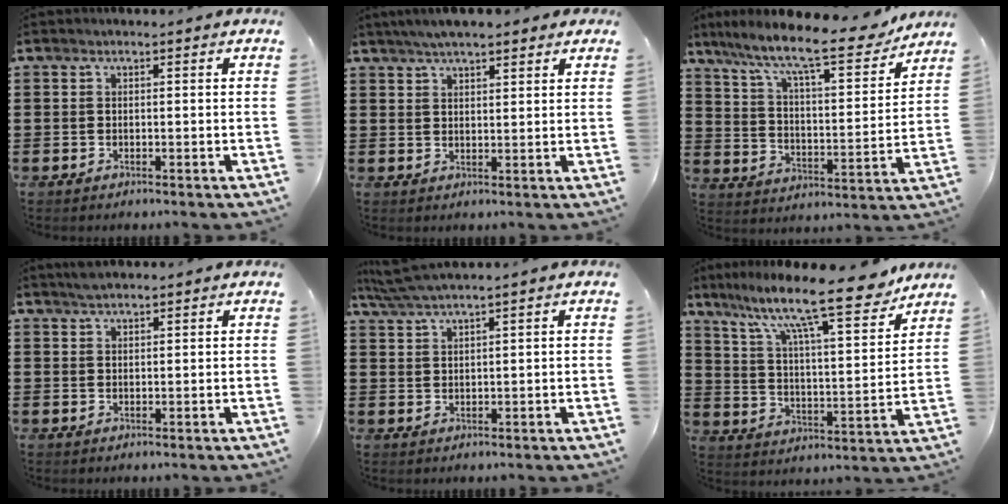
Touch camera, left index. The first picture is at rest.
{"total": 4.2, "force": [3.6, 0.7, 2.0], "torque": [-0.047, 0.003, 0.066]}
{"total": 11.9, "force": [9.9, 1.6, 6.4], "torque": [-0.137, -0.068, 0.159]}
{"total": 1.8, "force": [1.7, 0.3, 0.6], "torque": [-0.015, 0.001, 0.032]}
{"total": 3.5, "force": [2.9, -0.1, 2.0], "torque": [-0.046, -0.003, 0.053]}
{"total": 14.0, "force": [11.1, 1.9, 8.4], "torque": [-0.175, -0.064, 0.181]}